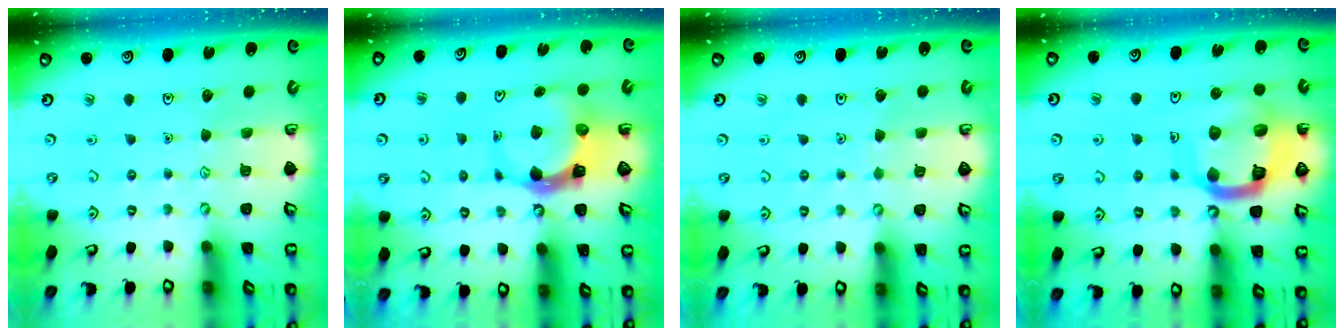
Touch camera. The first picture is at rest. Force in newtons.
{"total": 5.5, "press": 5.5, "slide": 0.9}
{"total": 1.5, "press": 1.5, "slide": 0.2}
{"total": 18.4, "press": 18.3, "slide": 1.9}